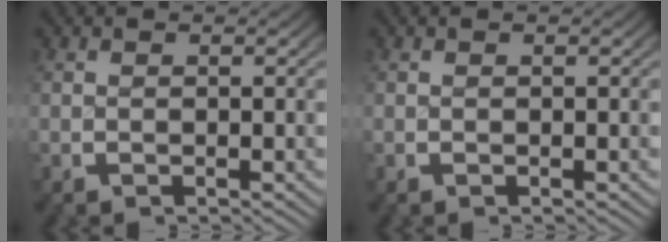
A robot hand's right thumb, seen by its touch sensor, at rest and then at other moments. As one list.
[{"total": 0.0}]